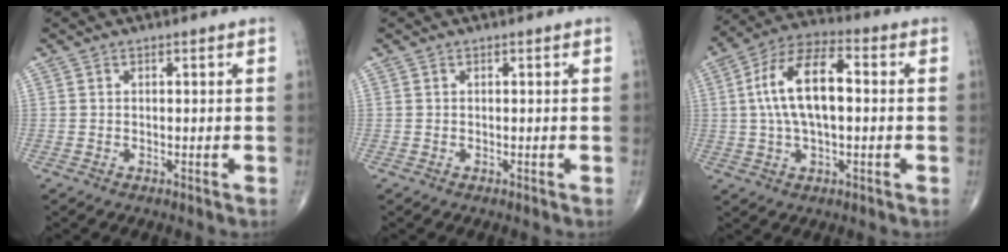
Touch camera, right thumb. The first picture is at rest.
{"total": 0.0}
{"total": 13.9, "force": [1.1, 6.5, 12.2], "torque": [-0.228, 0.031, 0.014]}